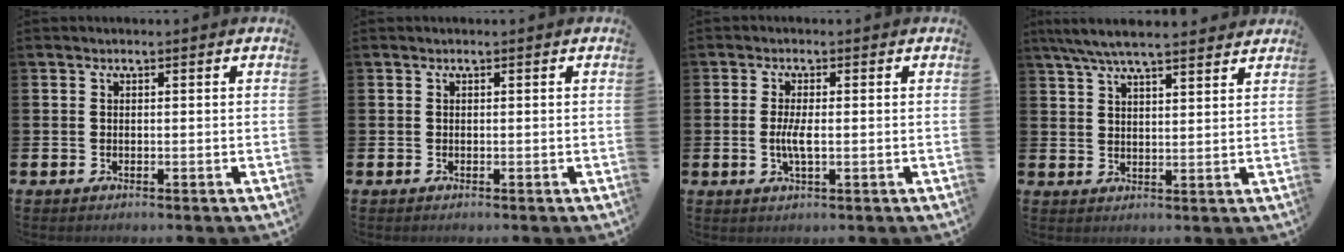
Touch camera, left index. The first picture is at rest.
{"total": 0.0}
{"total": 2.9, "force": [-0.3, 0.8, 2.7], "torque": [-0.045, -0.003, -0.009]}
{"total": 6.4, "force": [5.9, 0.7, 2.4], "torque": [-0.059, -0.018, 0.106]}